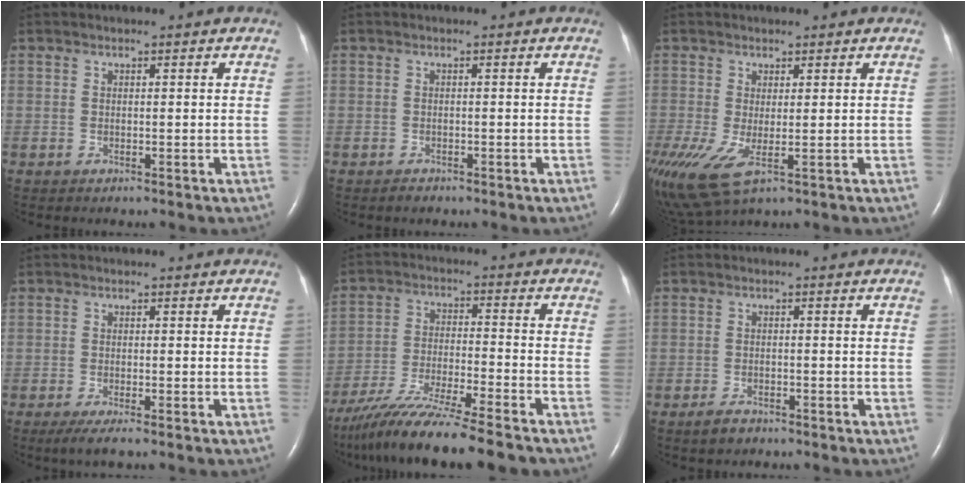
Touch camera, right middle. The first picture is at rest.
{"total": 0.8, "force": [-0.7, 0.3, 0.2], "torque": [-0.007, -0.001, -0.010]}
{"total": 11.6, "force": [-4.0, 5.1, 9.6], "torque": [-0.231, -0.019, -0.056]}
{"total": 2.7, "force": [-1.8, 0.2, 2.0], "torque": [-0.041, -0.010, -0.036]}
{"total": 15.7, "force": [-13.2, 0.1, 8.5], "torque": [-0.166, -0.036, -0.227]}
{"total": 2.2, "force": [-1.7, 1.0, 0.9], "torque": [-0.025, 0.000, -0.026]}